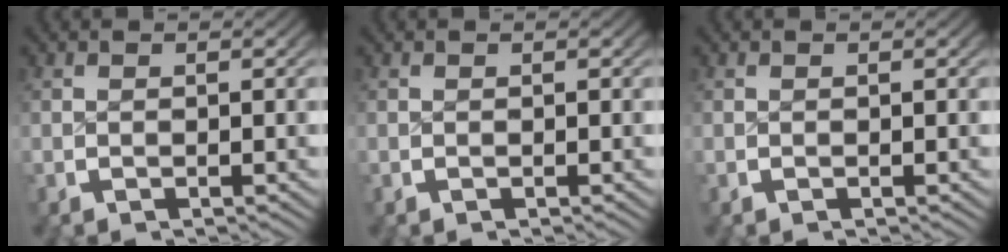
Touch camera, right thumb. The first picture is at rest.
{"total": 1.0, "force": [0.3, -0.4, -0.9], "torque": [0.012, 0.000, 0.008]}
{"total": 0.7, "force": [0.2, -0.2, -0.6], "torque": [0.008, 0.000, 0.005]}